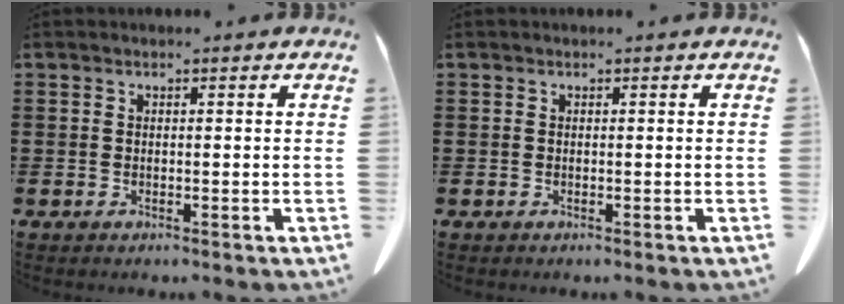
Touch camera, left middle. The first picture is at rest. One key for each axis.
{"total": 0.0}